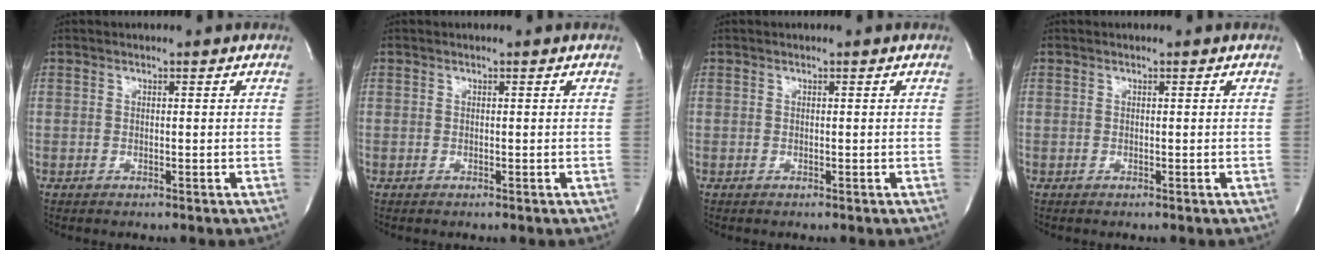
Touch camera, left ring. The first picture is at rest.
{"total": 0.0}
{"total": 0.0}
{"total": 0.0}